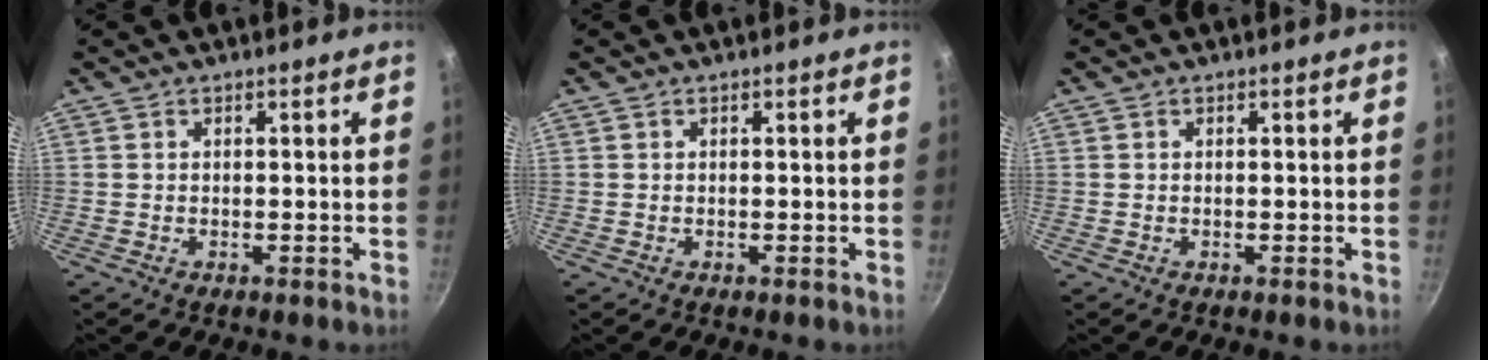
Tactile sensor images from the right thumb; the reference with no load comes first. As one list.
[{"total": 0.0}, {"total": 0.0}]